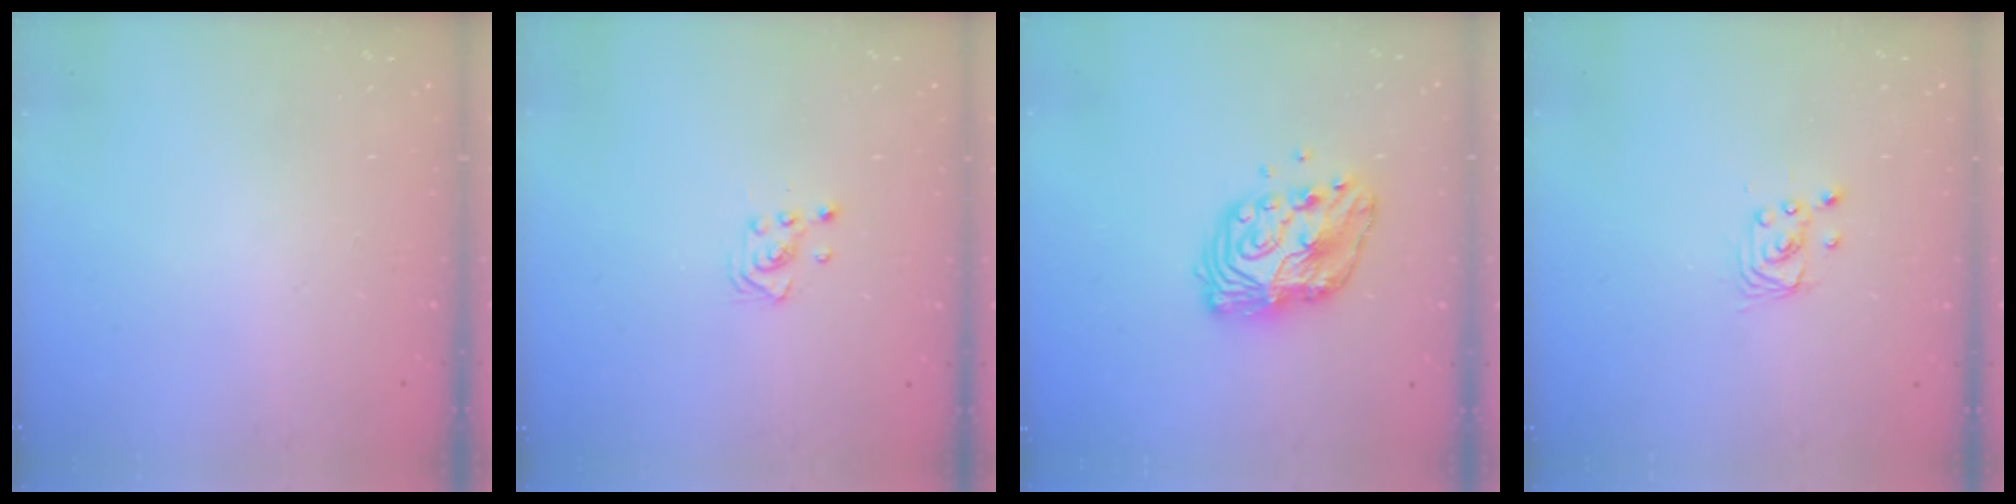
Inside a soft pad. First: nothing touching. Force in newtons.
{"total": 2.9, "press": 2.8, "slide": 0.3}
{"total": 11.9, "press": 11.9, "slide": 0.8}
{"total": 2.8, "press": 2.8, "slide": 0.1}